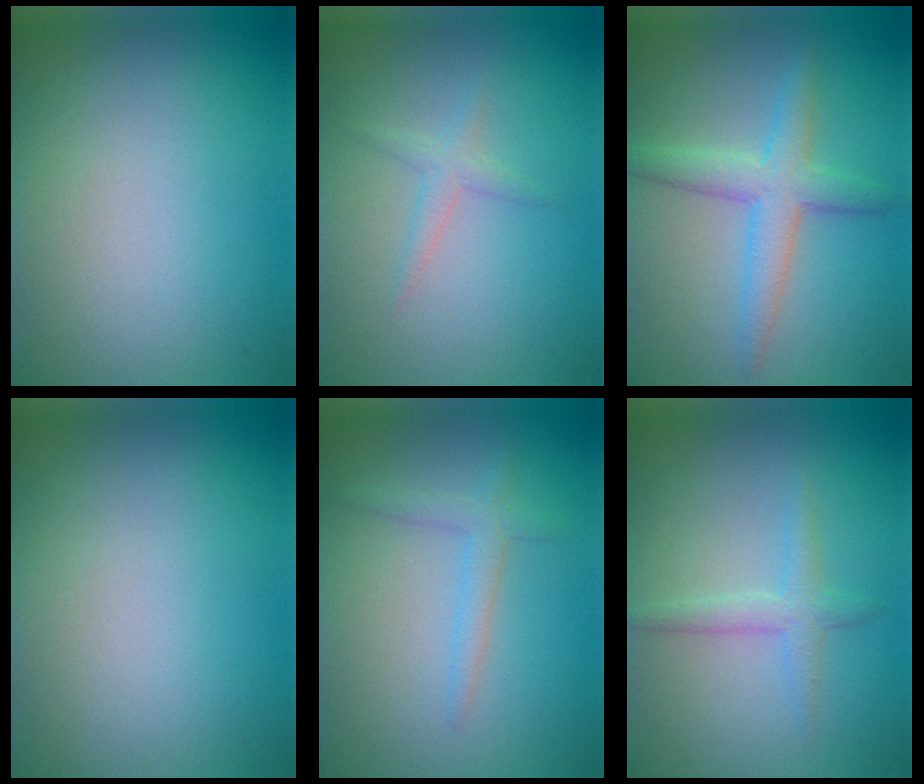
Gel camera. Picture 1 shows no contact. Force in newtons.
{"total": 1.3, "press": 1.3, "slide": 0.0}
{"total": 3.8, "press": 3.8, "slide": 0.2}
{"total": 0.0}
{"total": 1.8, "press": 1.8, "slide": 0.1}
{"total": 1.9, "press": 1.9, "slide": 0.2}